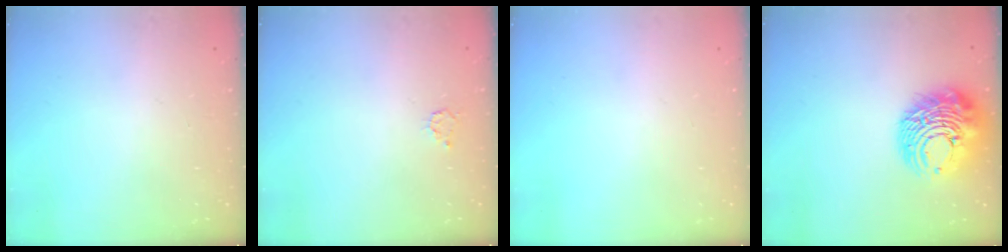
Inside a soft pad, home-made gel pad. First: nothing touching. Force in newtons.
{"total": 2.9, "press": 2.9, "slide": 0.3}
{"total": 0.0}
{"total": 14.3, "press": 14.2, "slide": 1.5}